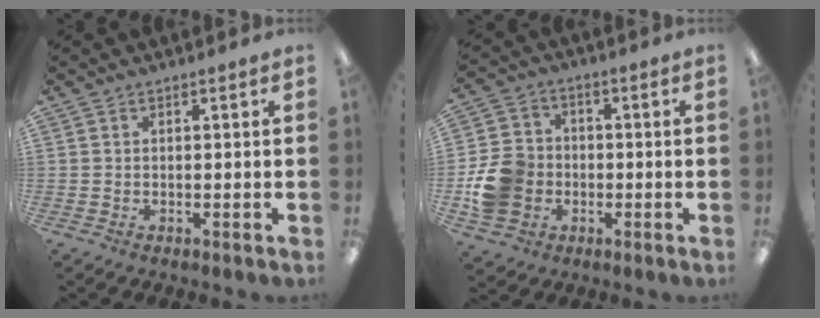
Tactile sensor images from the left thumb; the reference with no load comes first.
{"total": 11.3, "force": [-2.1, 9.9, 5.0], "torque": [-0.106, 0.029, -0.033]}